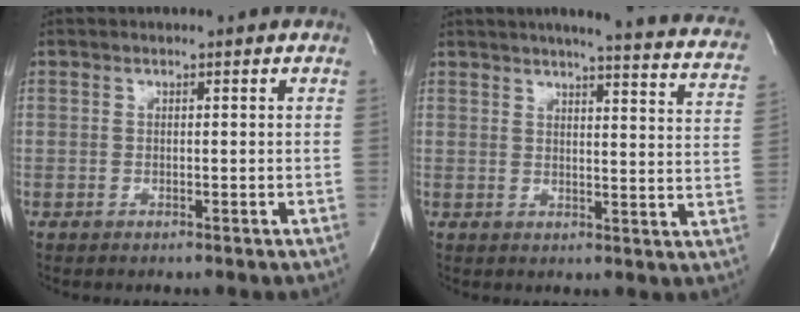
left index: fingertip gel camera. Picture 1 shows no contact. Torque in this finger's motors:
{"motor_torque": [-0.10, -0.11, 0.32, 0.08]}